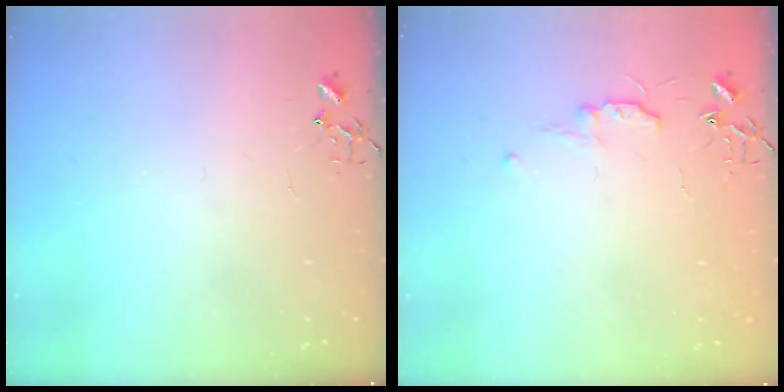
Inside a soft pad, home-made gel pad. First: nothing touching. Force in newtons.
{"total": 5.0, "press": 4.9, "slide": 0.6}